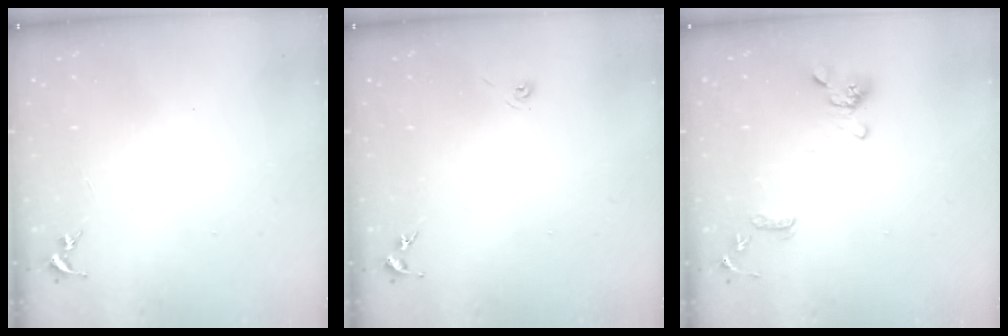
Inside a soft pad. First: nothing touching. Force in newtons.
{"total": 3.3, "press": 2.7, "slide": 2.0}
{"total": 11.5, "press": 11.3, "slide": 1.8}